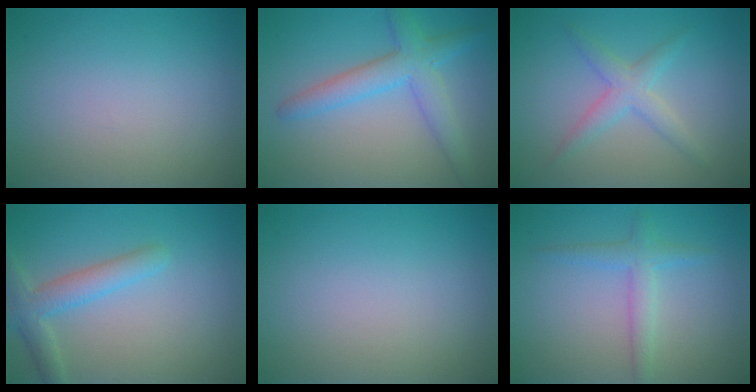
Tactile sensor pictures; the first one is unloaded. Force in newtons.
{"total": 4.4, "press": 4.4, "slide": 0.0}
{"total": 2.6, "press": 2.6, "slide": 0.1}
{"total": 3.2, "press": 3.2, "slide": 0.2}
{"total": 0.0}
{"total": 2.3, "press": 2.3, "slide": 0.1}